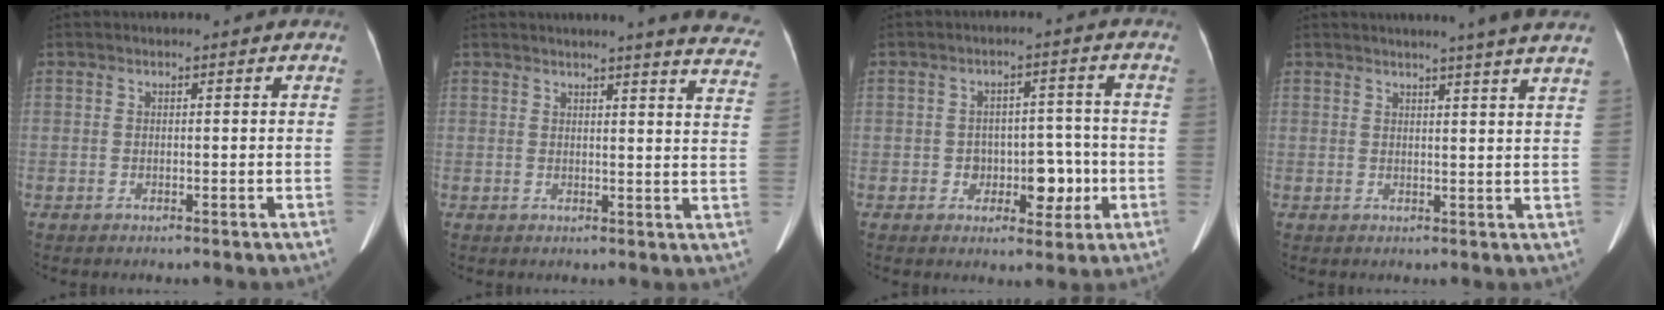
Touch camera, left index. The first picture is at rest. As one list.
[{"total": 13.8, "force": [12.7, 0.2, 5.3], "torque": [-0.047, -0.065, 0.119]}, {"total": 6.0, "force": [-1.9, 3.9, 4.2], "torque": [-0.048, 0.020, -0.019]}, {"total": 9.2, "force": [8.0, -1.2, 4.4], "torque": [-0.052, -0.006, 0.075]}]